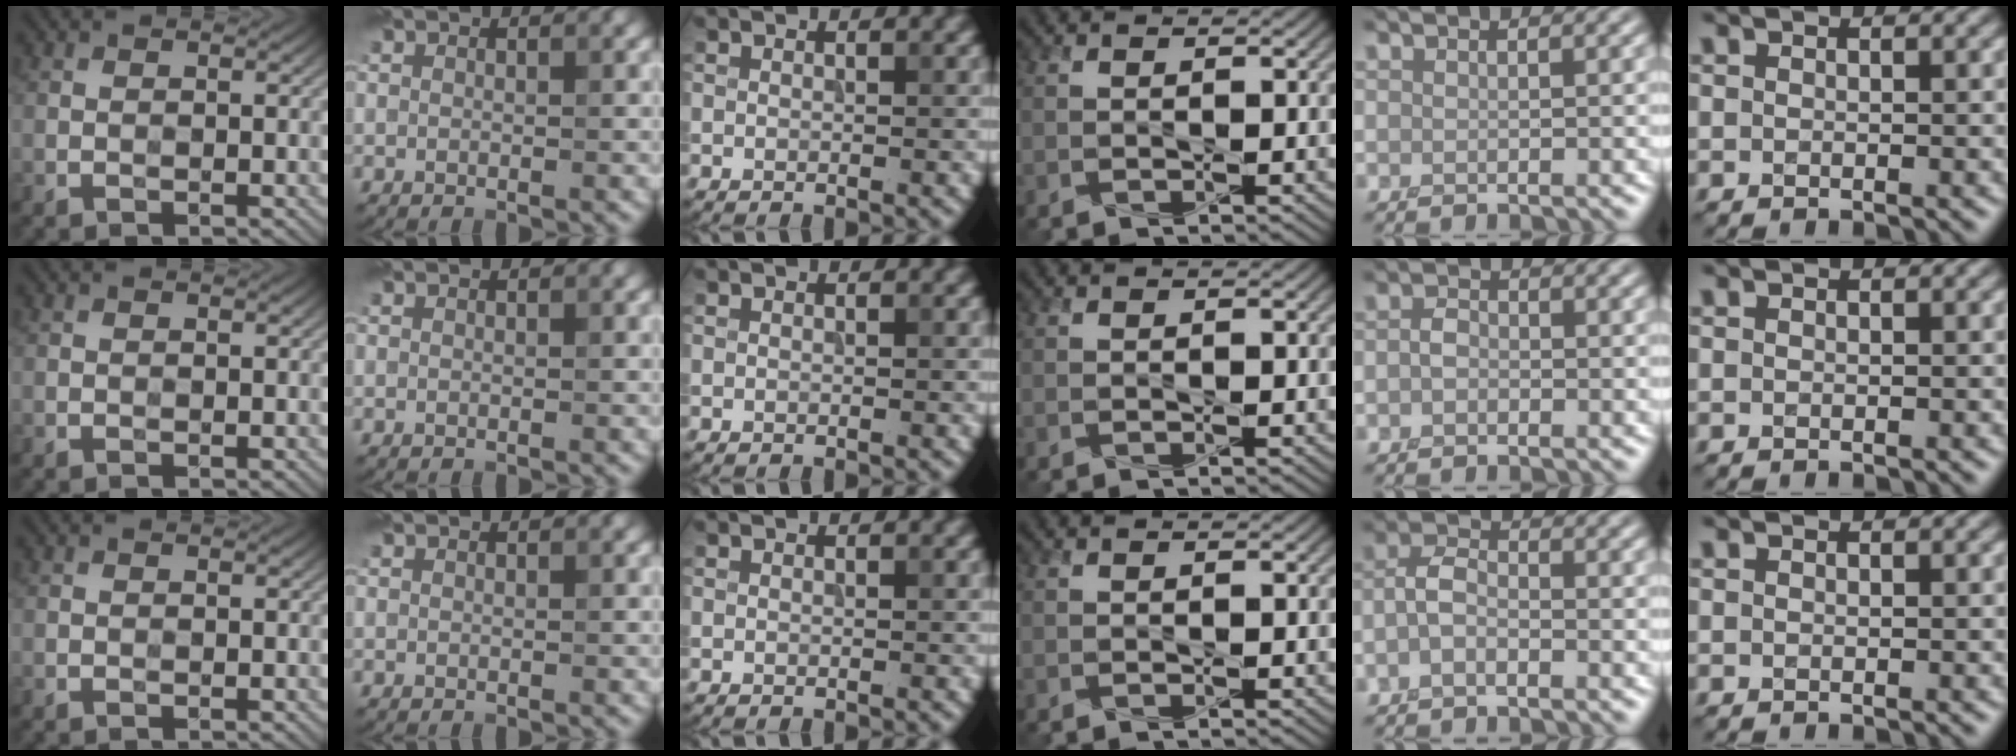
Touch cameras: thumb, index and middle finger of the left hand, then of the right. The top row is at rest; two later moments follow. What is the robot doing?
{"motion": "press", "object": "sticky note"}